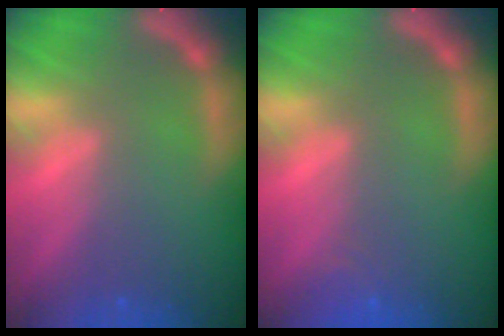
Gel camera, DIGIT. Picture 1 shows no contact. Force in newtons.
{"total": 1.4}